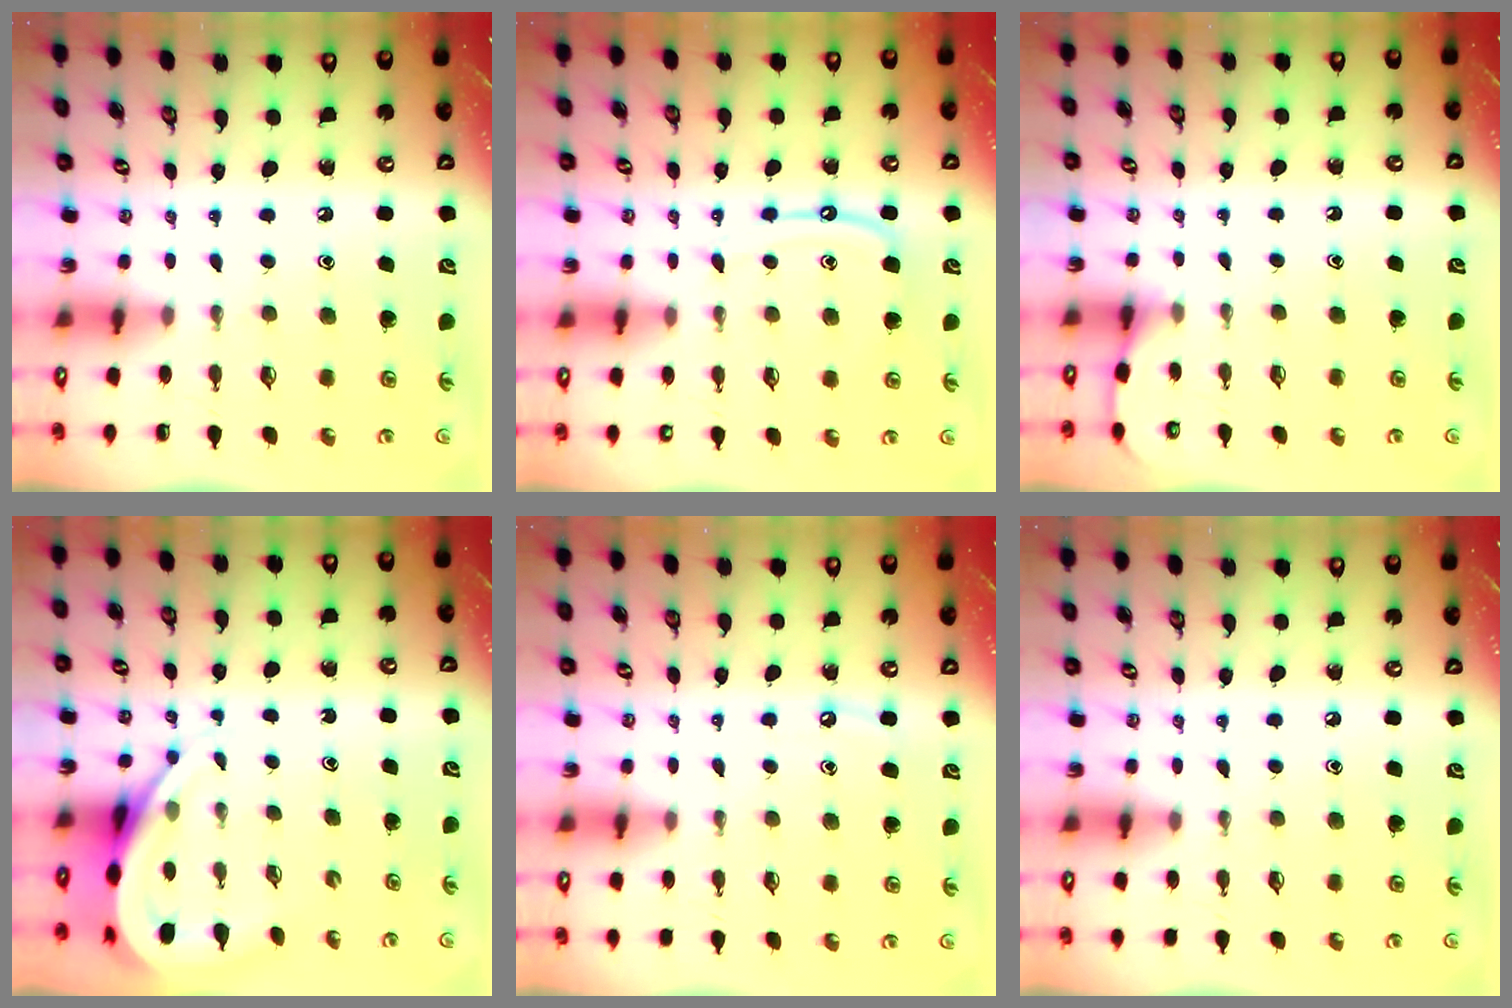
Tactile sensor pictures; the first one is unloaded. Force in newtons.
{"total": 9.1, "press": 9.1, "slide": 0.9}
{"total": 4.3, "press": 4.2, "slide": 0.5}
{"total": 8.7, "press": 8.6, "slide": 1.1}
{"total": 3.5, "press": 3.5, "slide": 0.5}
{"total": 2.9, "press": 2.9, "slide": 0.5}